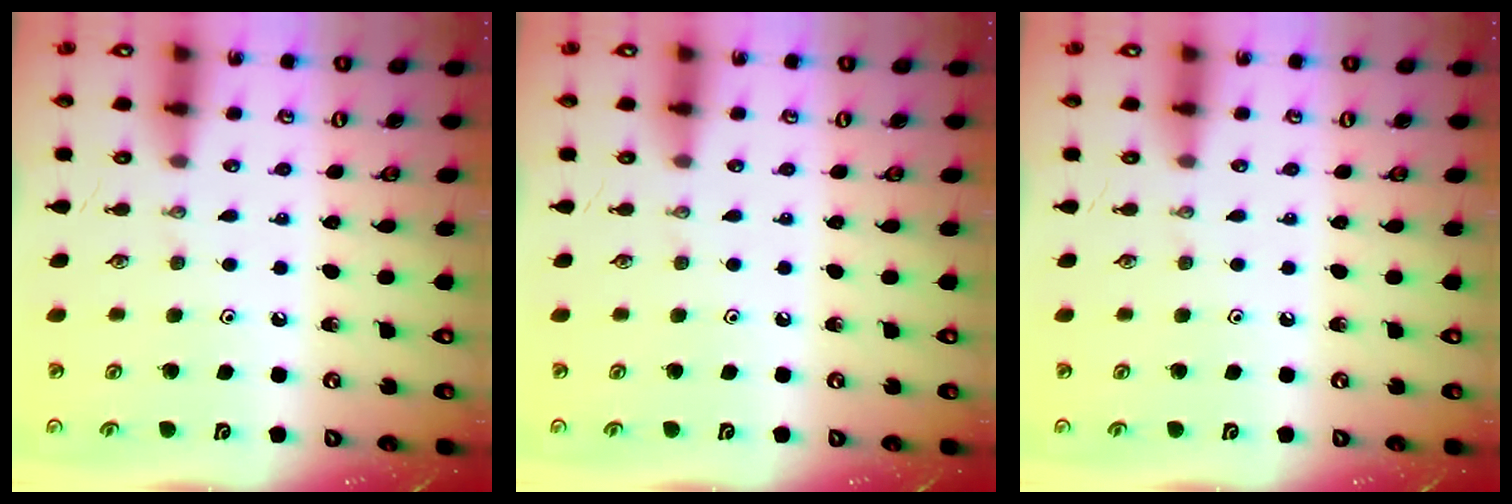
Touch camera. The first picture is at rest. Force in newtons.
{"total": 0.0}
{"total": 0.0}